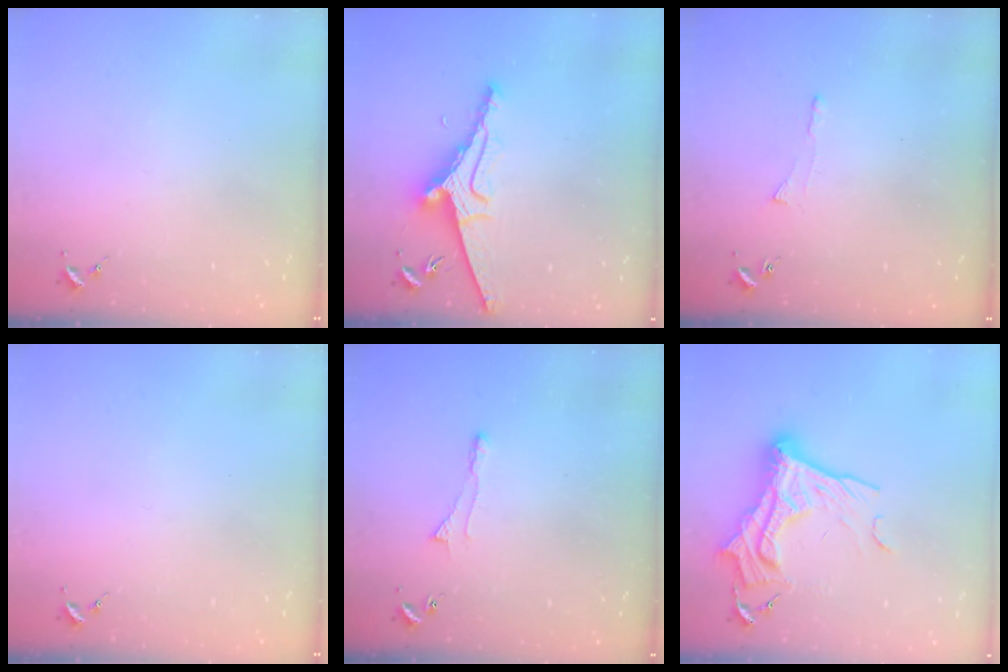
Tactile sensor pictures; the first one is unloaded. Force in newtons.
{"total": 10.8, "press": 10.7, "slide": 1.4}
{"total": 3.0, "press": 2.9, "slide": 0.5}
{"total": 0.0}
{"total": 3.4, "press": 3.3, "slide": 0.7}
{"total": 19.3, "press": 19.2, "slide": 1.7}